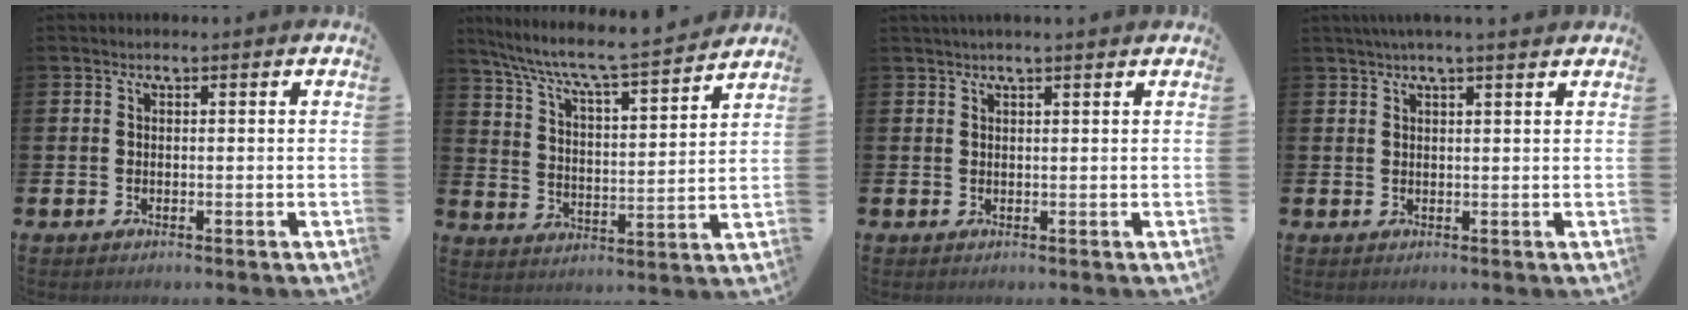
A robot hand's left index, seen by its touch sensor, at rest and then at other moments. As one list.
[{"total": 7.6, "force": [7.0, 0.2, 2.9], "torque": [-0.093, -0.057, 0.115]}, {"total": 1.3, "force": [1.1, -0.1, 0.6], "torque": [-0.011, 0.001, 0.020]}, {"total": 2.4, "force": [2.1, -0.1, 1.2], "torque": [-0.026, -0.003, 0.039]}]